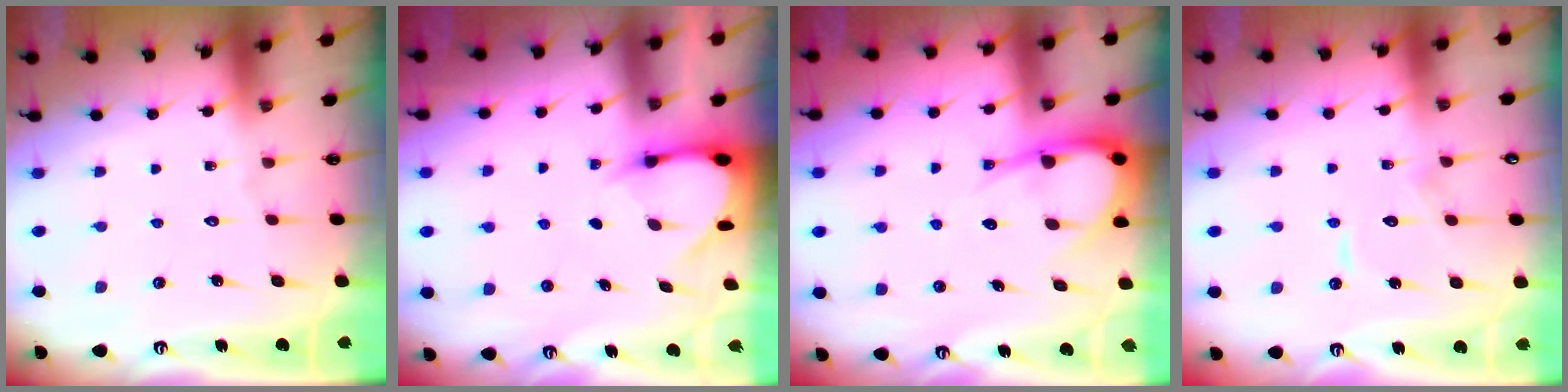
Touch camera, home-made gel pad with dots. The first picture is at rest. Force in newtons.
{"total": 3.6, "press": 3.6, "slide": 0.2}
{"total": 8.2, "press": 8.2, "slide": 0.8}
{"total": 7.4, "press": 7.4, "slide": 0.7}